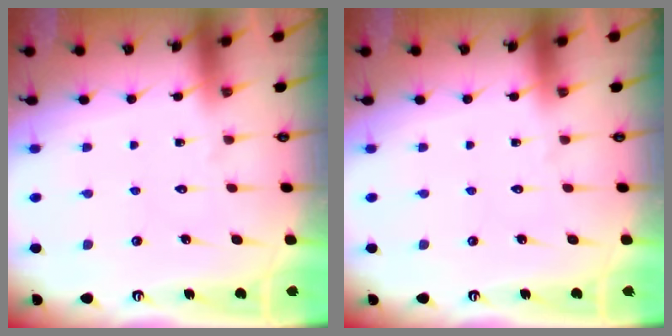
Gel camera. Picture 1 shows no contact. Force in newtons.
{"total": 0.0}